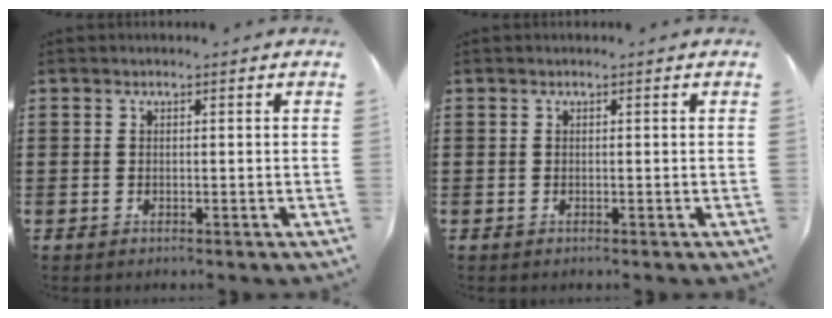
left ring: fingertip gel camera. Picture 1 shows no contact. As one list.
[{"total": 0.0}]